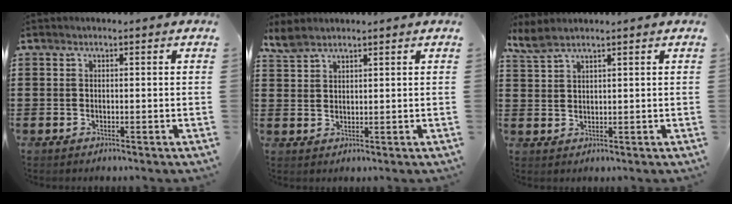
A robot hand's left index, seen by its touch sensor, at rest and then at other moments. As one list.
[{"total": 2.9, "force": [2.5, 0.9, 1.2], "torque": [-0.029, 0.002, 0.049]}, {"total": 2.9, "force": [2.4, 0.5, 1.5], "torque": [-0.037, 0.001, 0.044]}]